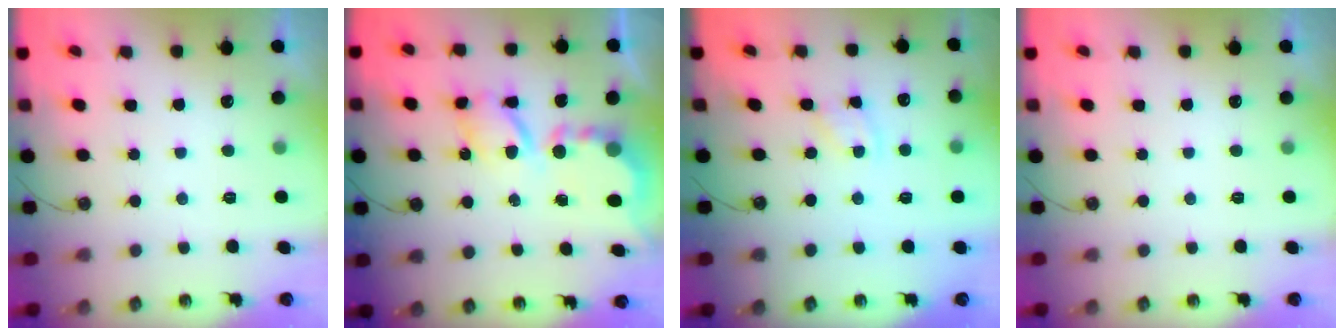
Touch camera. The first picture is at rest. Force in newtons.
{"total": 7.9, "press": 7.8, "slide": 0.6}
{"total": 2.8, "press": 2.8, "slide": 0.4}
{"total": 0.0}